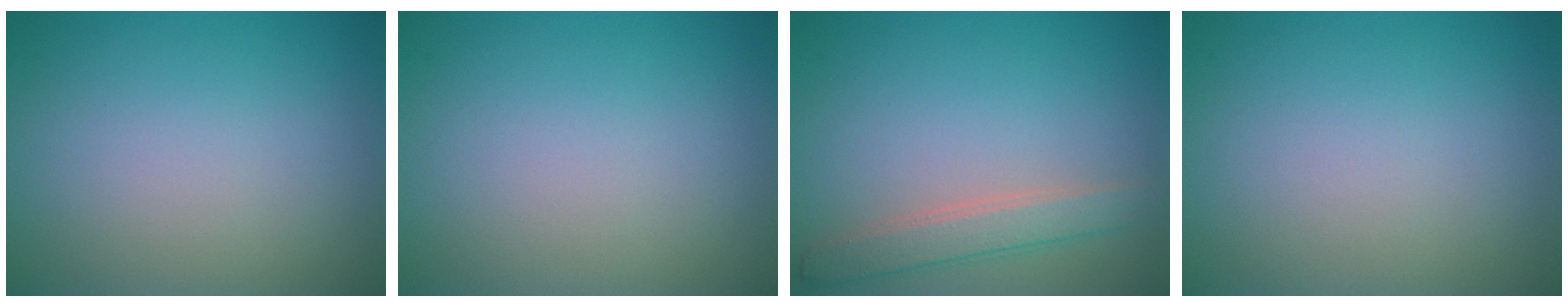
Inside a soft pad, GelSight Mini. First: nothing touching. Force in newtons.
{"total": 0.0}
{"total": 2.6, "press": 2.6, "slide": 0.2}
{"total": 0.0}